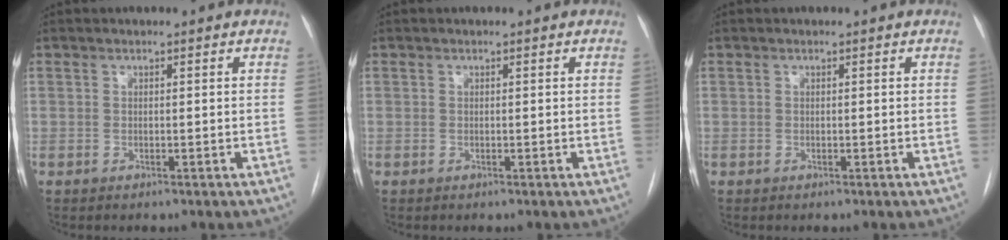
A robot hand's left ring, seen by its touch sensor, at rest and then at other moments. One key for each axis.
{"total": 0.0}
{"total": 0.0}